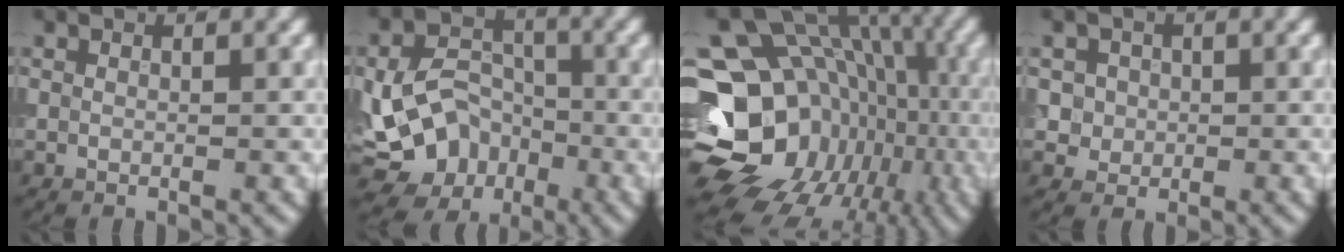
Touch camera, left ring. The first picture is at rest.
{"total": 9.6, "force": [-2.4, 7.5, 5.5], "torque": [-0.072, -0.011, -0.038]}
{"total": 21.8, "force": [-4.6, 18.2, 11.0], "torque": [-0.167, -0.014, -0.079]}
{"total": 2.8, "force": [0.5, 2.6, 0.9], "torque": [-0.004, 0.001, 0.012]}